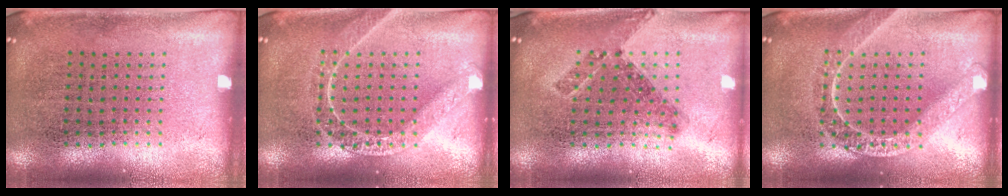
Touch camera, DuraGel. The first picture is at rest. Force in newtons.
{"total": 2.2, "press": 2.2, "slide": 0.3}
{"total": 0.9, "press": 0.8, "slide": 0.5}
{"total": 1.6, "press": 1.6, "slide": 0.2}